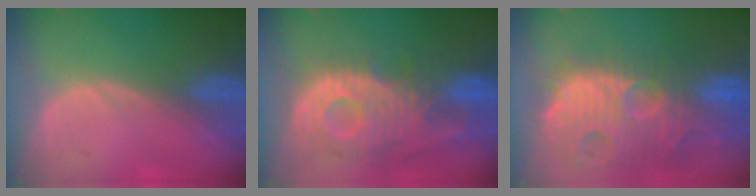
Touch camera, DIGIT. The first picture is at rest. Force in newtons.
{"total": 12.3, "press": 10.9, "slide": 5.7}
{"total": 14.7, "press": 12.6, "slide": 7.6}